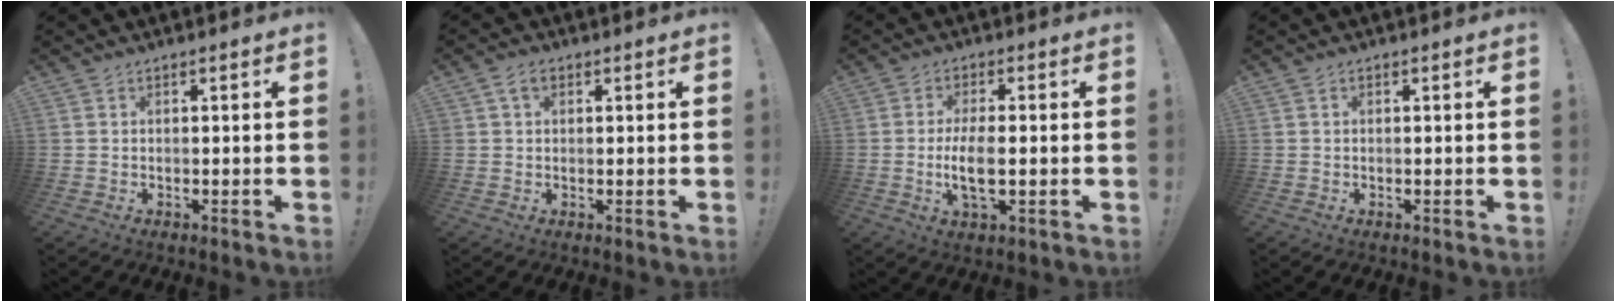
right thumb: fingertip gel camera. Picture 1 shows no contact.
{"total": 3.3, "force": [1.3, 2.2, 2.0], "torque": [-0.032, 0.005, 0.023]}
{"total": 8.0, "force": [-0.9, 2.6, 7.5], "torque": [-0.156, -0.011, -0.020]}
{"total": 0.0}